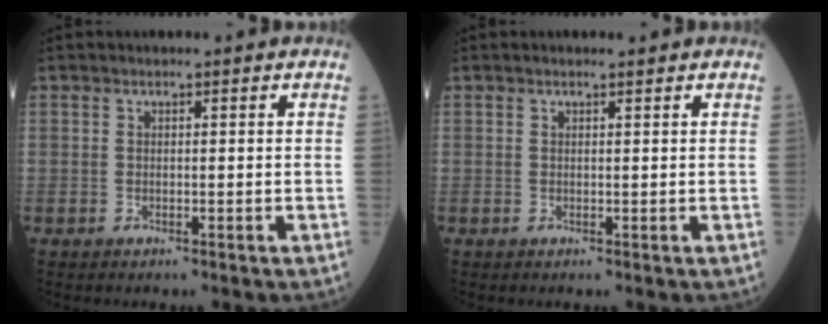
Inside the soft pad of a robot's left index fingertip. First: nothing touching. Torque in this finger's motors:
{"motor_torque": [0.11, -0.35, -0.03, 0.00]}